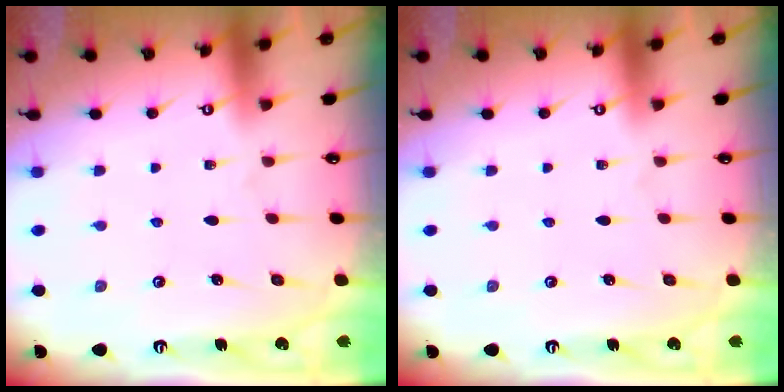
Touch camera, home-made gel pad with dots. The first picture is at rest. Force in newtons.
{"total": 0.0}